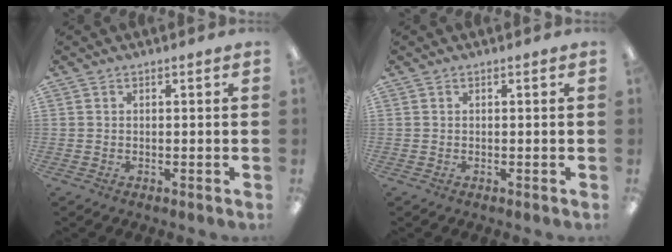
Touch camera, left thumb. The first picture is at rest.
{"total": 0.0}